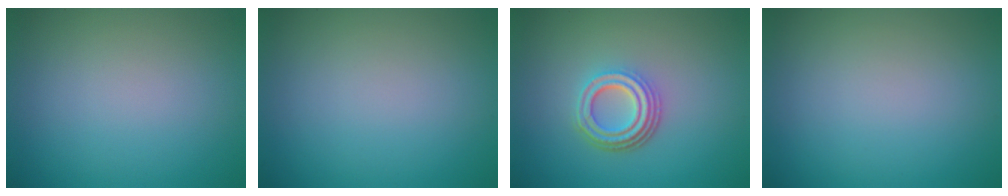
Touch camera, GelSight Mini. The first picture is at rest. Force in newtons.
{"total": 0.0}
{"total": 4.2, "press": 3.1, "slide": 2.7}
{"total": 0.0}